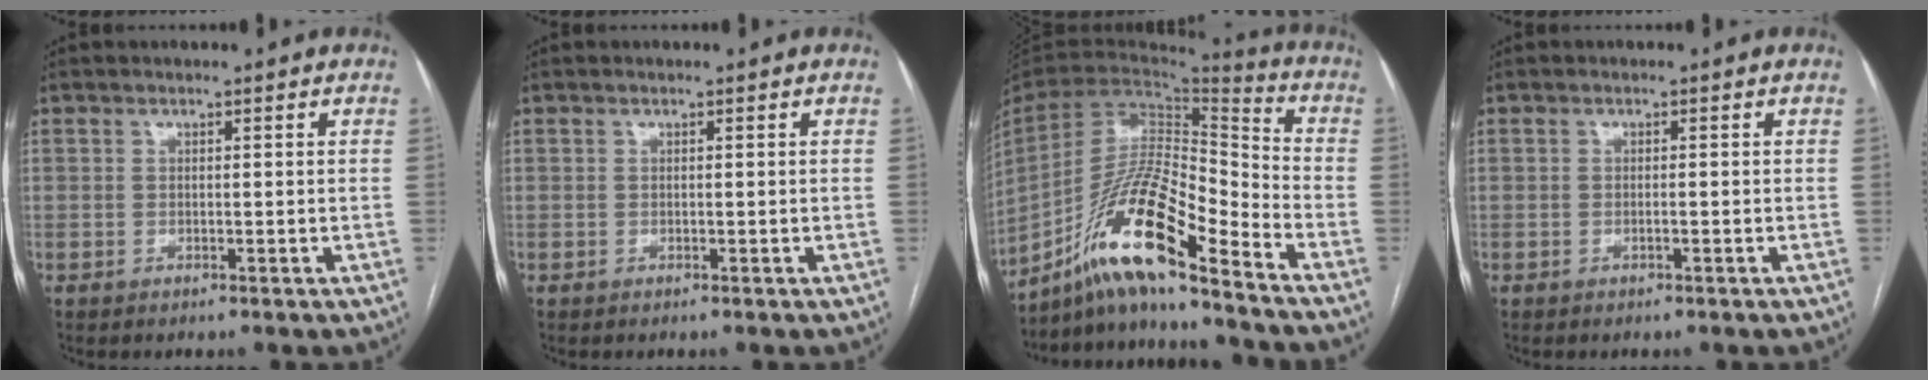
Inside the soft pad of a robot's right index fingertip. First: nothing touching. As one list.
[{"total": 0.0}, {"total": 17.9, "force": [-12.6, 2.0, 12.6], "torque": [-0.257, 0.001, -0.231]}, {"total": 0.0}]